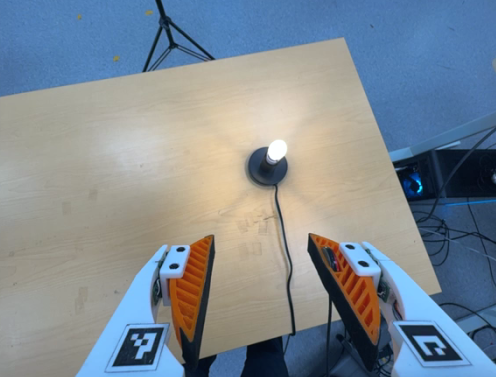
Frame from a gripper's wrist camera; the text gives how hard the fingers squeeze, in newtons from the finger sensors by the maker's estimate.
{"total": 0.0}